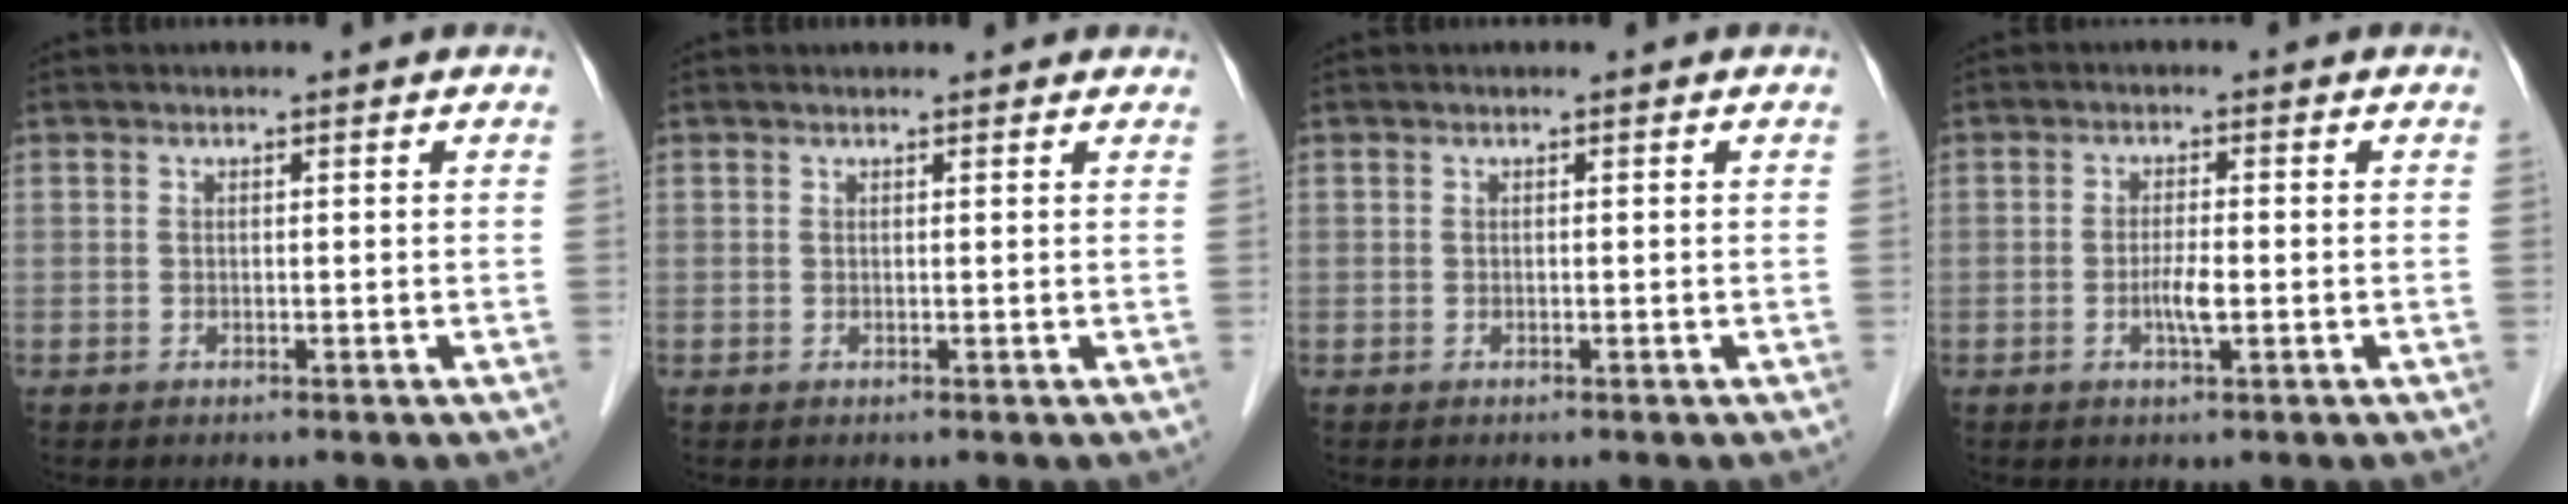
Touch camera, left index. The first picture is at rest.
{"total": 2.9, "force": [2.6, 0.9, 0.9], "torque": [-0.011, 0.022, 0.026]}
{"total": 0.0}
{"total": 2.8, "force": [-1.0, 0.3, 2.6], "torque": [-0.054, -0.005, -0.019]}